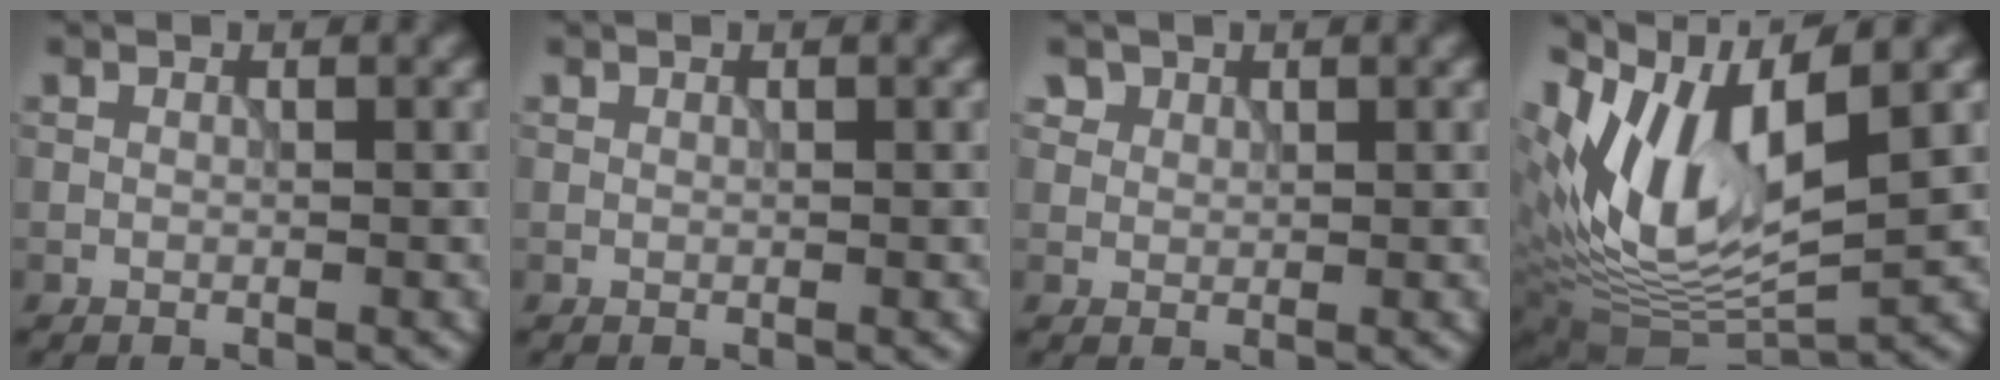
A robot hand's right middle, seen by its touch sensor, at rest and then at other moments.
{"total": 0.0}
{"total": 2.3, "force": [1.5, 1.6, 0.7], "torque": [-0.027, -0.009, 0.041]}
{"total": 10.8, "force": [3.0, 4.4, 9.4], "torque": [-0.188, 0.001, 0.053]}